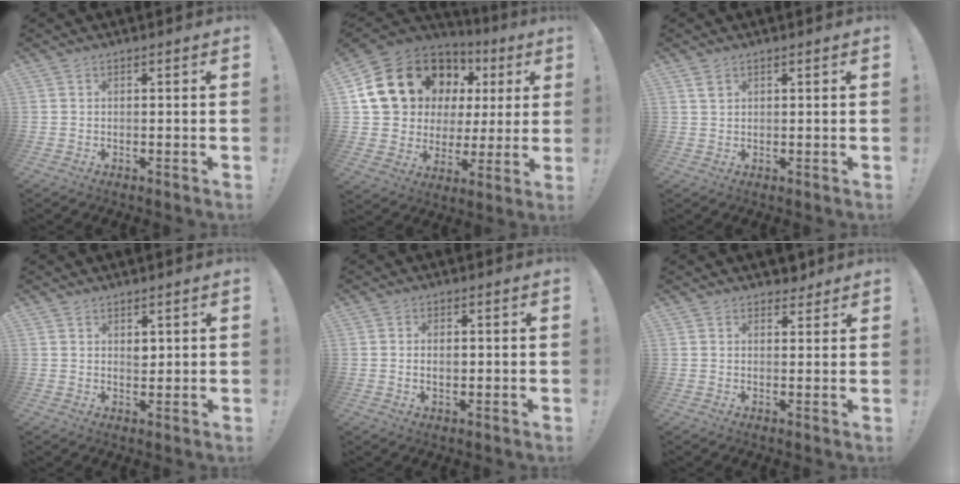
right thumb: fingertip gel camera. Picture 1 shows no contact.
{"total": 20.1, "force": [10.0, 13.7, 10.8], "torque": [-0.184, -0.050, 0.217]}
{"total": 1.9, "force": [1.2, 1.0, 1.1], "torque": [-0.016, -0.004, 0.021]}
{"total": 2.7, "force": [1.5, 1.9, 1.2], "torque": [-0.004, -0.009, 0.023]}
{"total": 2.5, "force": [-0.1, 1.5, 1.9], "torque": [-0.023, 0.001, -0.006]}
{"total": 3.6, "force": [2.8, 2.1, 0.9], "torque": [-0.003, -0.014, 0.049]}